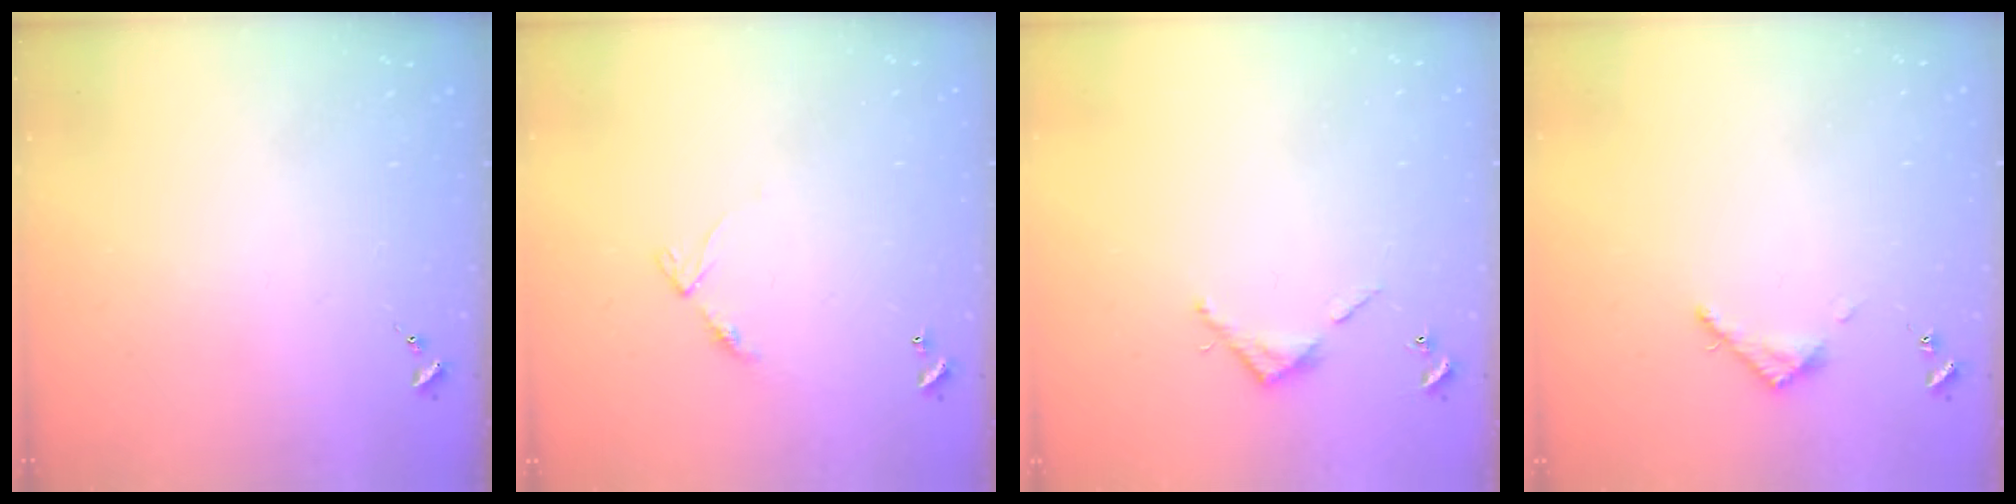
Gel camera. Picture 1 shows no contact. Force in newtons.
{"total": 6.4, "press": 6.4, "slide": 0.5}
{"total": 3.5, "press": 3.5, "slide": 0.2}
{"total": 3.5, "press": 3.5, "slide": 0.3}